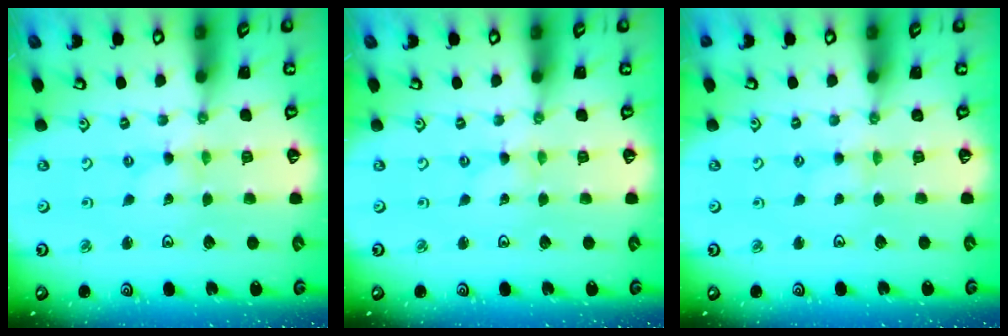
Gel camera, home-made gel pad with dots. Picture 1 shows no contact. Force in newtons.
{"total": 0.0}
{"total": 2.5, "press": 2.4, "slide": 0.4}